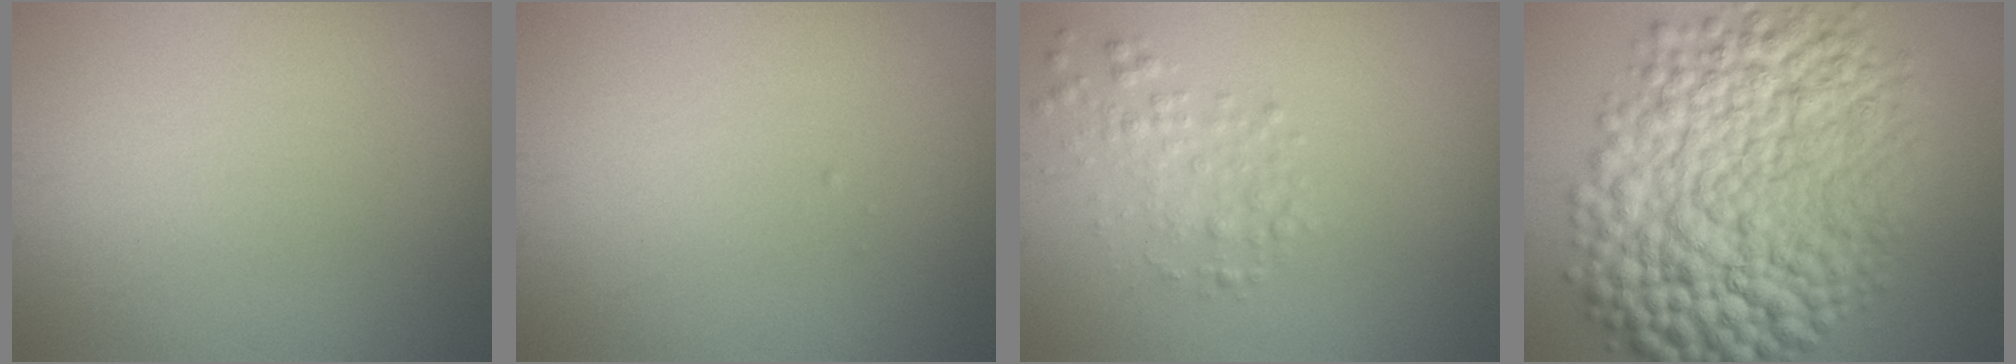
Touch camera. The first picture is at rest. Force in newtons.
{"total": 0.0}
{"total": 2.0, "press": 2.0, "slide": 0.1}
{"total": 15.9, "press": 15.9, "slide": 0.1}